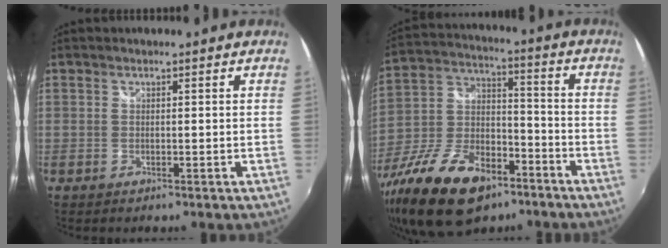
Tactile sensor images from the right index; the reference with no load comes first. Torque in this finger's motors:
{"motor_torque": [-0.05, -0.14, -0.01, -0.11]}